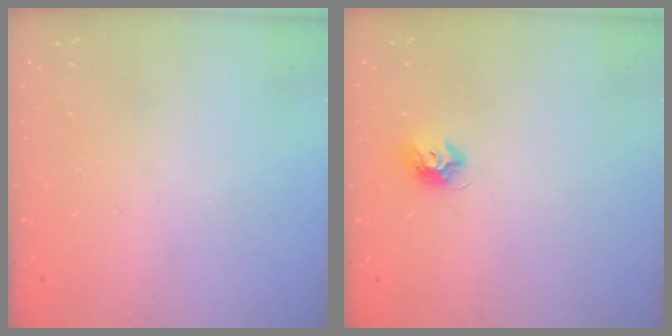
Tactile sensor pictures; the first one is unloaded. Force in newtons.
{"total": 7.4, "press": 7.4, "slide": 0.2}